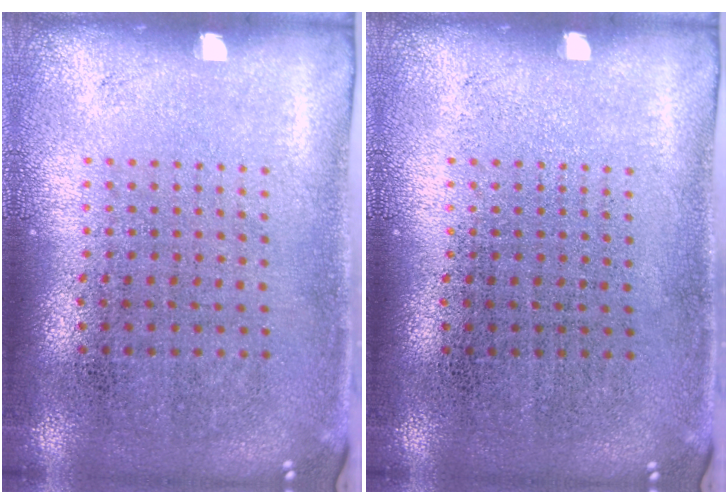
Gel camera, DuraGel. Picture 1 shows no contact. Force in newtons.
{"total": 0.0}